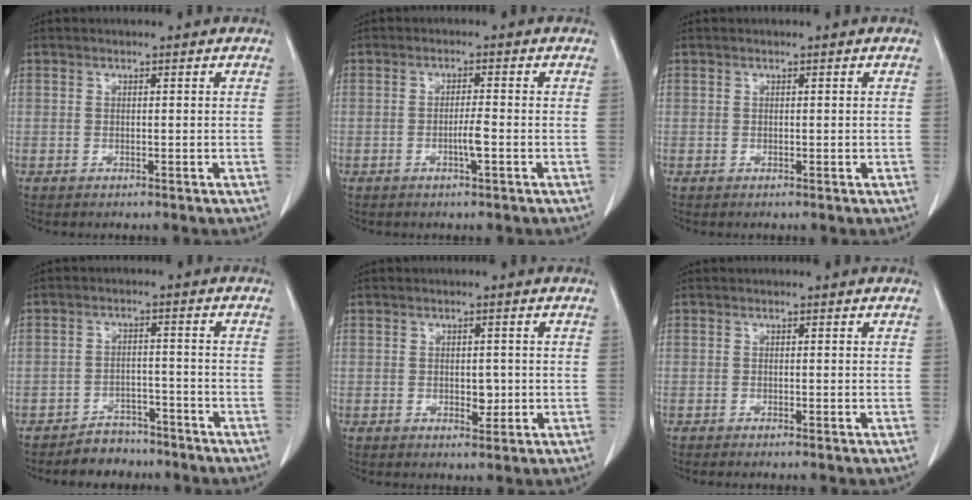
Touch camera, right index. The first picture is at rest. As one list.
[{"total": 2.5, "force": [-0.9, -0.1, 2.3], "torque": [-0.044, -0.001, -0.016]}, {"total": 0.0}, {"total": 5.1, "force": [-4.4, 2.5, 0.3], "torque": [-0.003, 0.006, -0.070]}, {"total": 2.4, "force": [-0.4, 1.4, 2.0], "torque": [-0.027, 0.000, 0.000]}, {"total": 1.3, "force": [-1.1, -0.2, 0.7], "torque": [-0.010, 0.000, -0.014]}]